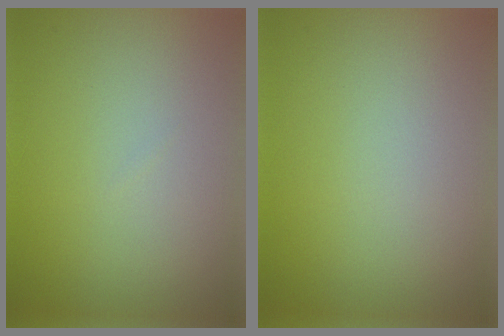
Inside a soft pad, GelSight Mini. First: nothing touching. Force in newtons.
{"total": 0.0}